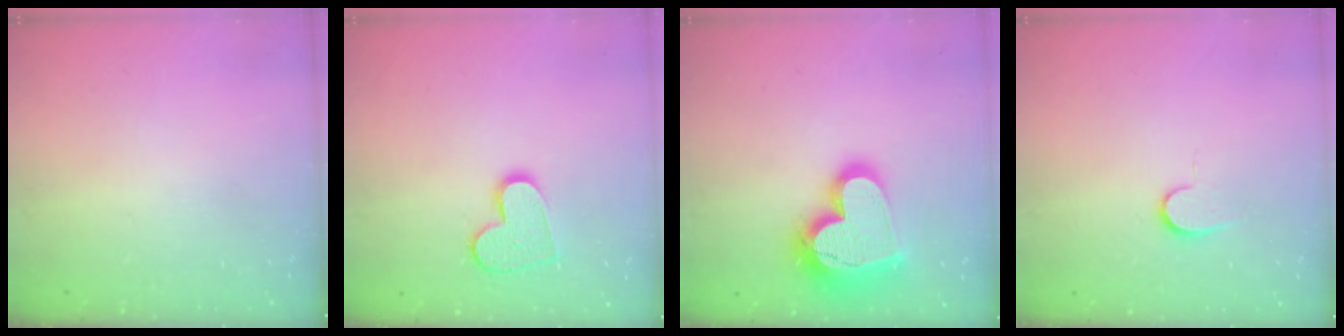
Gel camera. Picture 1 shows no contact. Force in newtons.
{"total": 11.4, "press": 11.4, "slide": 0.9}
{"total": 22.4, "press": 22.3, "slide": 1.9}
{"total": 6.6, "press": 6.6, "slide": 0.7}